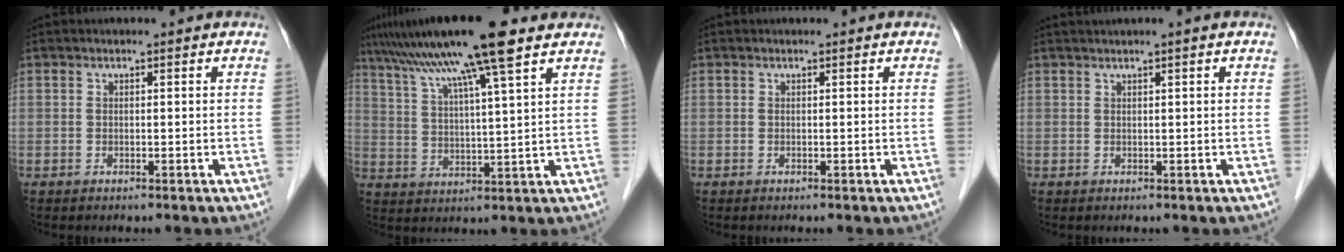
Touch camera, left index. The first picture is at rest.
{"total": 14.2, "force": [10.0, -0.6, 10.1], "torque": [-0.174, 0.028, 0.160]}
{"total": 0.0}
{"total": 1.3, "force": [0.8, -0.3, 1.0], "torque": [-0.023, 0.007, 0.021]}